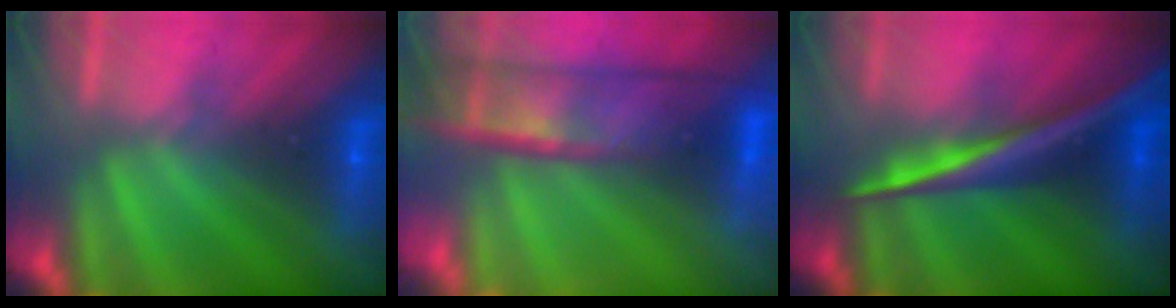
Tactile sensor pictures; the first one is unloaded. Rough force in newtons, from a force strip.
{"total": 5.5}
{"total": 2.6}